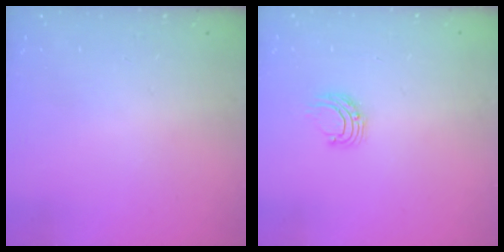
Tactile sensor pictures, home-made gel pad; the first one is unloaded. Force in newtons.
{"total": 5.4, "press": 5.4, "slide": 0.6}